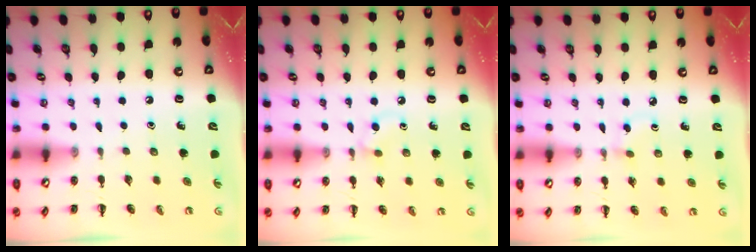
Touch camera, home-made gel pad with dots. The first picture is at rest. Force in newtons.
{"total": 4.3, "press": 4.1, "slide": 1.2}
{"total": 2.7, "press": 2.4, "slide": 1.1}